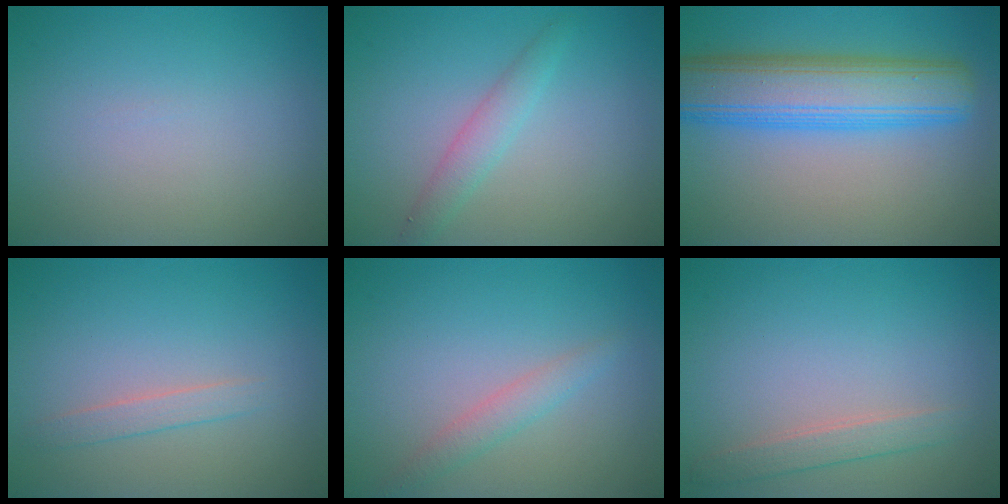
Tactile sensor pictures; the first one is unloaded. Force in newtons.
{"total": 2.5, "press": 2.5, "slide": 0.1}
{"total": 8.6, "press": 8.6, "slide": 0.3}
{"total": 1.3, "press": 1.3, "slide": 0.1}
{"total": 1.6, "press": 1.6, "slide": 0.1}
{"total": 1.7, "press": 1.7, "slide": 0.1}